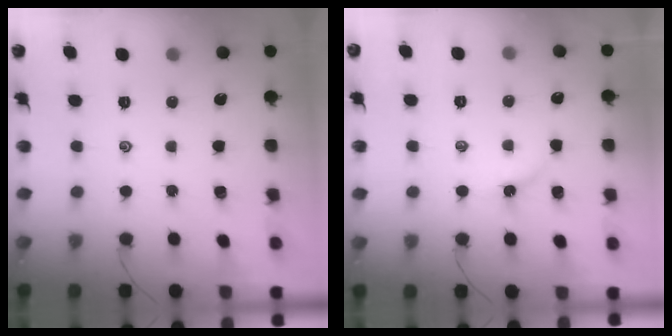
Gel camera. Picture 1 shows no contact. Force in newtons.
{"total": 2.4, "press": 2.4, "slide": 0.3}